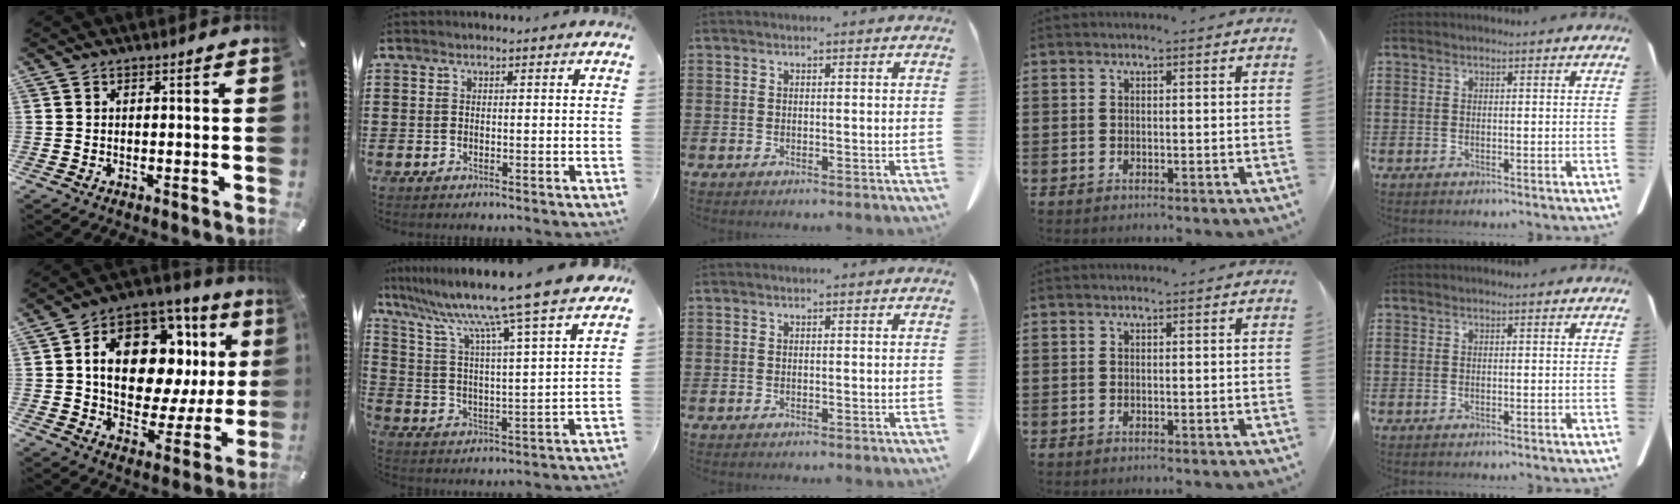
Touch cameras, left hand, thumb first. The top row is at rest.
{"thumb": {"total": 20.8, "force": [6.2, 12.5, 15.4], "torque": [-0.244, -0.036, 0.101]}, "index": {"total": 11.0, "force": [9.4, -1.7, 5.5], "torque": [-0.144, -0.069, 0.145]}}